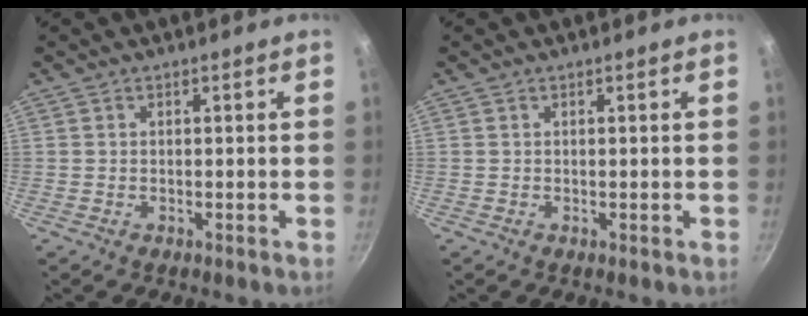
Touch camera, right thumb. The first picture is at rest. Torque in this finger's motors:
{"motor_torque": [-0.23, 0.01, -0.14, 0.06, -0.01]}